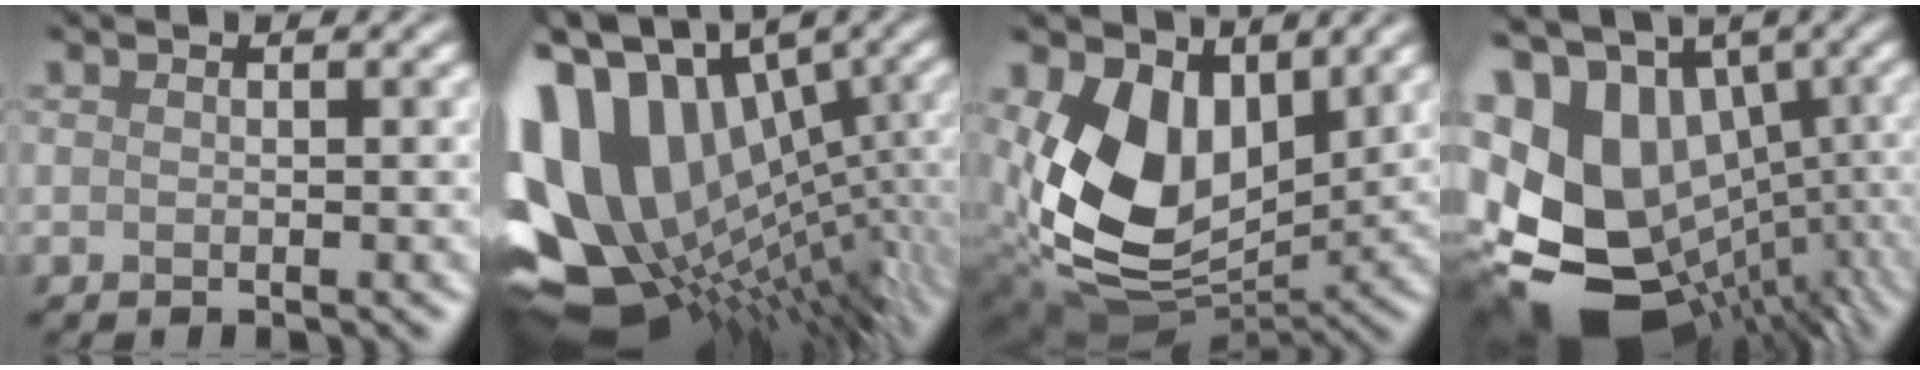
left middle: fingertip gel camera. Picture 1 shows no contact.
{"total": 17.6, "force": [1.8, 11.1, 13.6], "torque": [-0.250, -0.015, 0.061]}
{"total": 8.7, "force": [2.6, 6.0, 5.7], "torque": [-0.132, -0.026, 0.053]}
{"total": 16.7, "force": [0.8, 12.1, 11.4], "torque": [-0.215, -0.021, 0.066]}